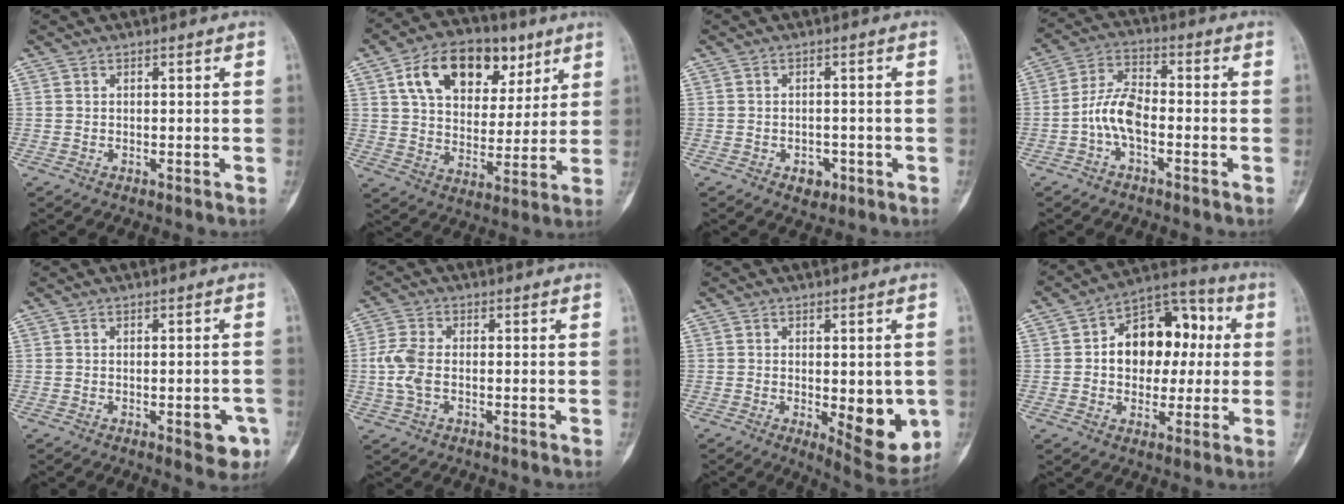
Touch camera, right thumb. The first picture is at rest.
{"total": 18.2, "force": [8.3, 11.5, 11.3], "torque": [-0.145, -0.012, 0.138]}
{"total": 3.2, "force": [-1.4, 2.3, 1.7], "torque": [-0.009, 0.006, -0.014]}
{"total": 7.6, "force": [-2.2, 3.8, 6.2], "torque": [-0.121, 0.030, -0.050]}
{"total": 5.1, "force": [-2.0, 2.1, 4.2], "torque": [-0.032, 0.007, -0.018]}
{"total": 6.0, "force": [-0.6, 3.5, 4.8], "torque": [-0.120, 0.009, -0.015]}
{"total": 11.3, "force": [-2.2, 4.5, 10.1], "torque": [-0.103, -0.019, -0.018]}
{"total": 15.7, "force": [1.7, 10.8, 11.3], "torque": [-0.111, 0.031, 0.018]}